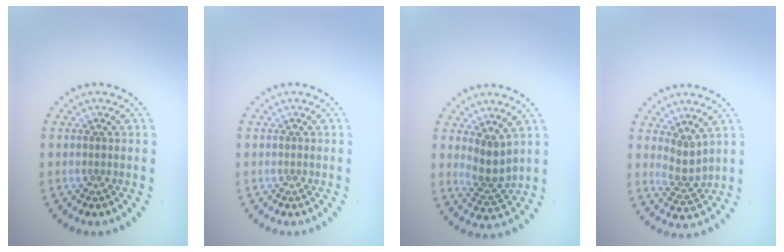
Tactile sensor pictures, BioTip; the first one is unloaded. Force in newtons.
{"total": 0.0}
{"total": 2.6, "press": 2.1, "slide": 1.6}
{"total": 2.2, "press": 1.6, "slide": 1.4}